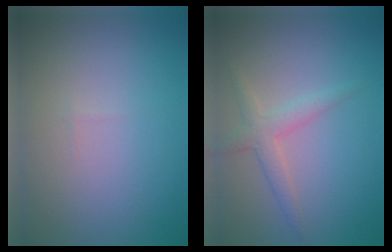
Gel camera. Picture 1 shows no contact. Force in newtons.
{"total": 2.4, "press": 2.4, "slide": 0.1}